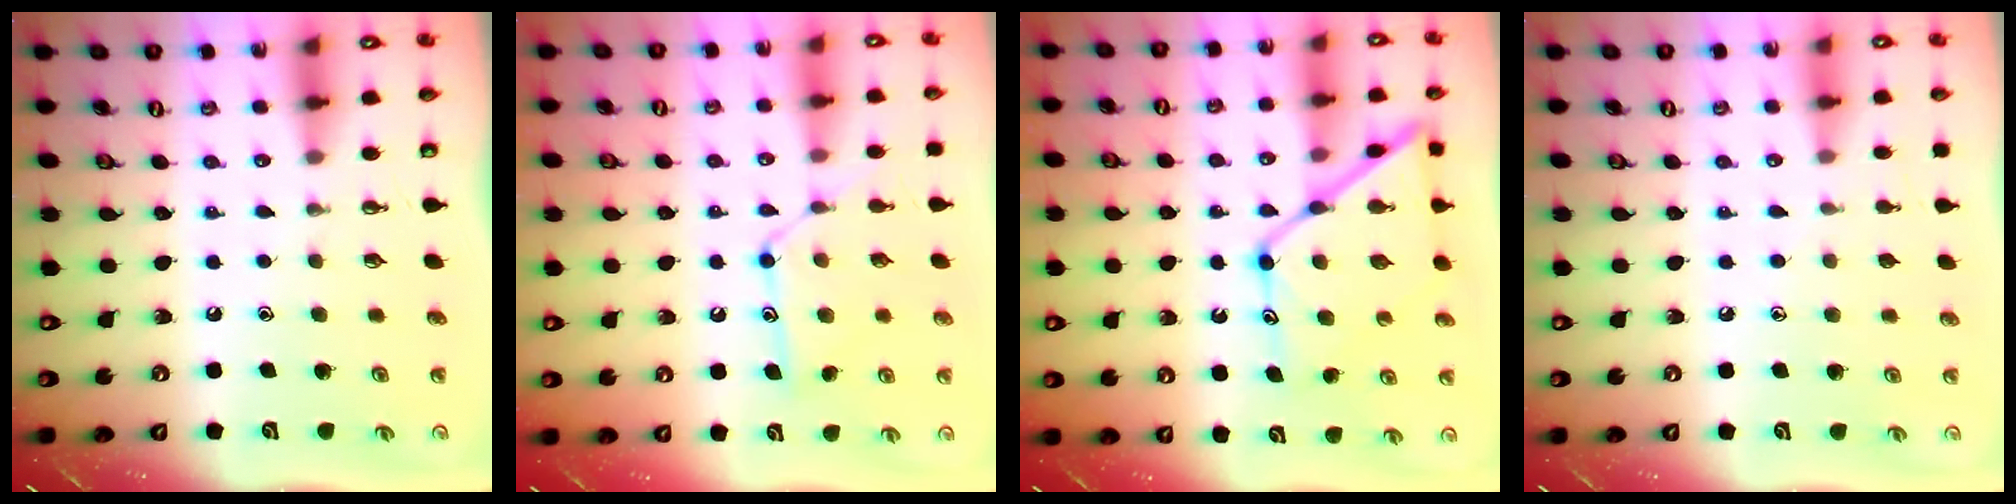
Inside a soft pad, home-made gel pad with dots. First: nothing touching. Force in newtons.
{"total": 12.7, "press": 12.6, "slide": 1.1}
{"total": 16.2, "press": 16.1, "slide": 1.6}
{"total": 3.7, "press": 3.6, "slide": 0.4}